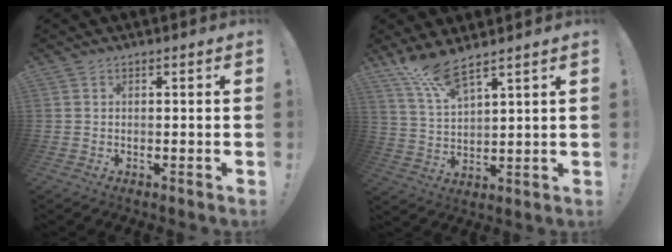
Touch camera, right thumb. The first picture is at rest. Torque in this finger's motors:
{"motor_torque": [0.15, 0.86, 0.14, 0.09, 0.06]}